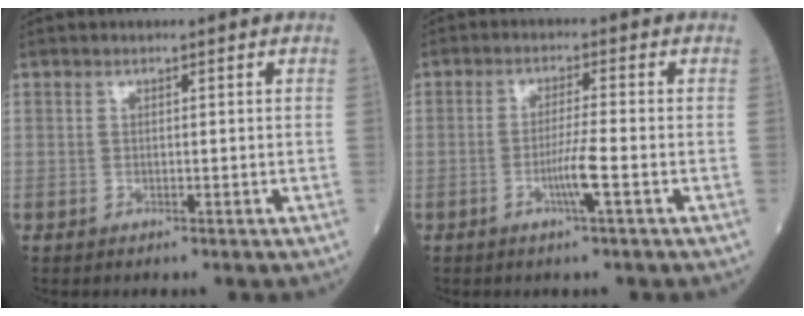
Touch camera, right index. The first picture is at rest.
{"total": 4.1, "force": [-1.5, -0.6, 3.7], "torque": [-0.072, -0.007, -0.031]}